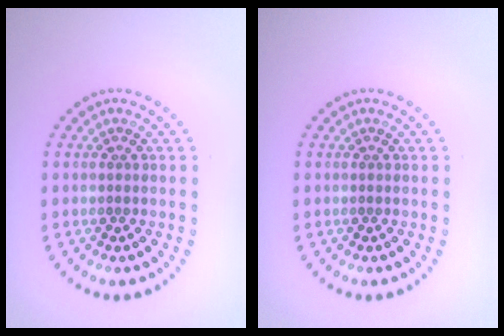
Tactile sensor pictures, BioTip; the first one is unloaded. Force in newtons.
{"total": 0.0}